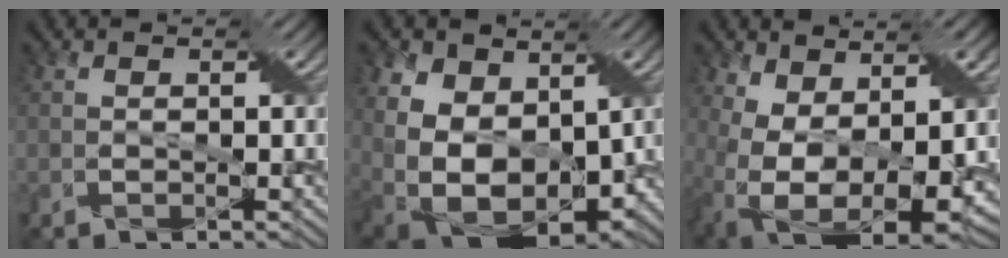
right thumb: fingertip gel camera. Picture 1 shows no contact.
{"total": 16.4, "force": [2.3, 11.6, 11.3], "torque": [-0.251, -0.002, 0.067]}
{"total": 14.1, "force": [0.7, 8.1, 11.5], "torque": [-0.233, -0.038, 0.035]}